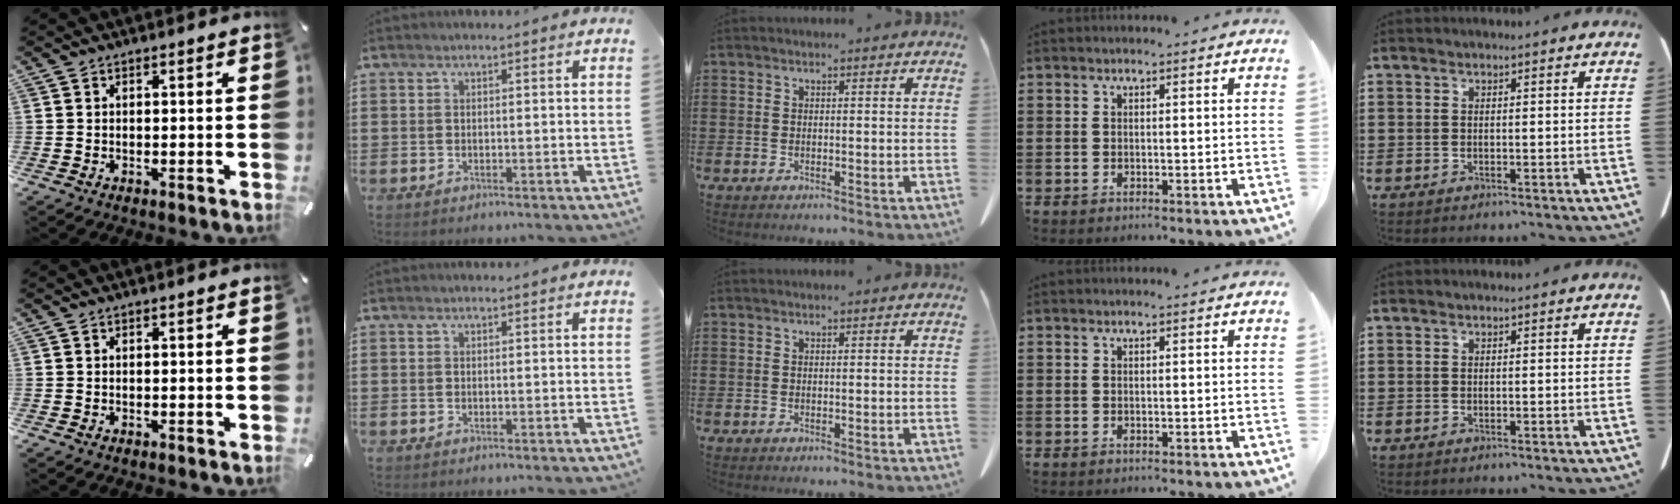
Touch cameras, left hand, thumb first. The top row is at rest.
{}